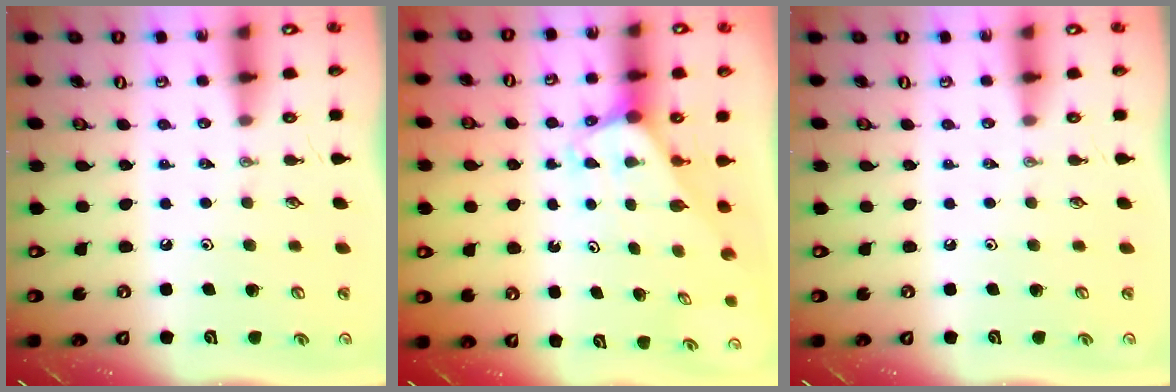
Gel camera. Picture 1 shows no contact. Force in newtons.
{"total": 2.0, "press": 2.0, "slide": 0.1}
{"total": 0.0}